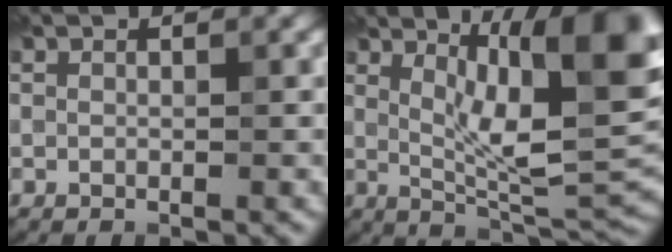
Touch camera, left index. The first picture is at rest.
{"total": 11.6, "force": [3.7, 3.1, 10.5], "torque": [-0.140, -0.003, 0.061]}